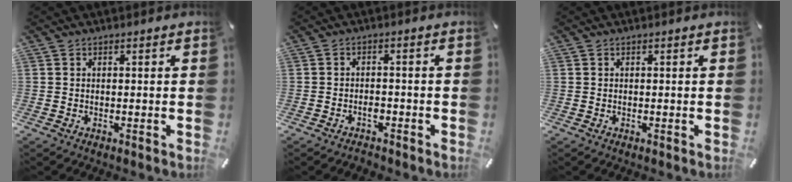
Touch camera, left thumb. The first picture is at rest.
{"total": 2.5, "force": [-1.7, 1.4, 1.3], "torque": [-0.024, 0.007, -0.032]}
{"total": 0.0}